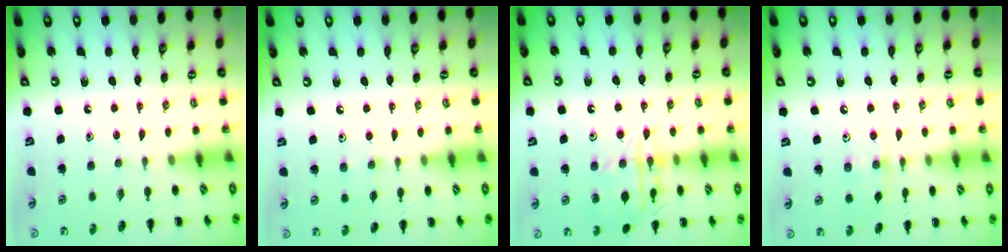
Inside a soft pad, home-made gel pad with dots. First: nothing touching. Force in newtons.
{"total": 3.2, "press": 3.0, "slide": 1.1}
{"total": 14.8, "press": 14.7, "slide": 1.1}
{"total": 6.0, "press": 6.0, "slide": 0.5}